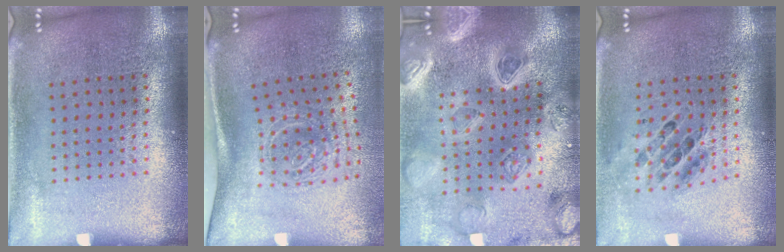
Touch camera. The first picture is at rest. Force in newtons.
{"total": 1.9, "press": 1.3, "slide": 1.4}
{"total": 5.1, "press": 4.3, "slide": 2.8}
{"total": 0.7, "press": 0.6, "slide": 0.2}